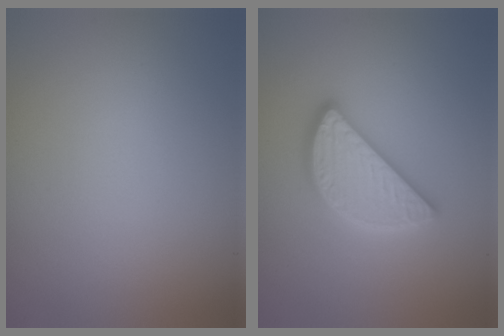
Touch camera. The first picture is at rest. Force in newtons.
{"total": 4.7, "press": 4.6, "slide": 0.3}